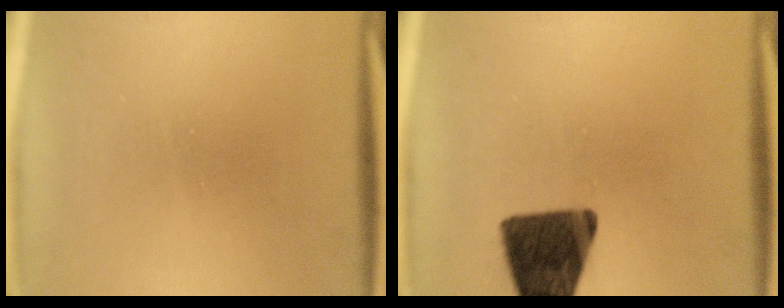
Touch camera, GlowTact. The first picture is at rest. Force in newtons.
{"total": 13.5}